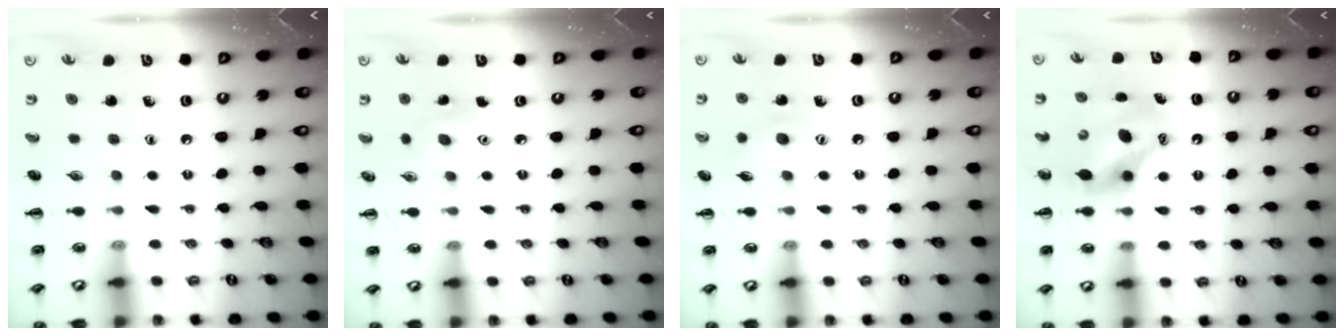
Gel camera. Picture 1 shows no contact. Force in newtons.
{"total": 3.9, "press": 3.7, "slide": 1.0}
{"total": 6.4, "press": 6.3, "slide": 1.4}
{"total": 7.5, "press": 7.3, "slide": 1.4}